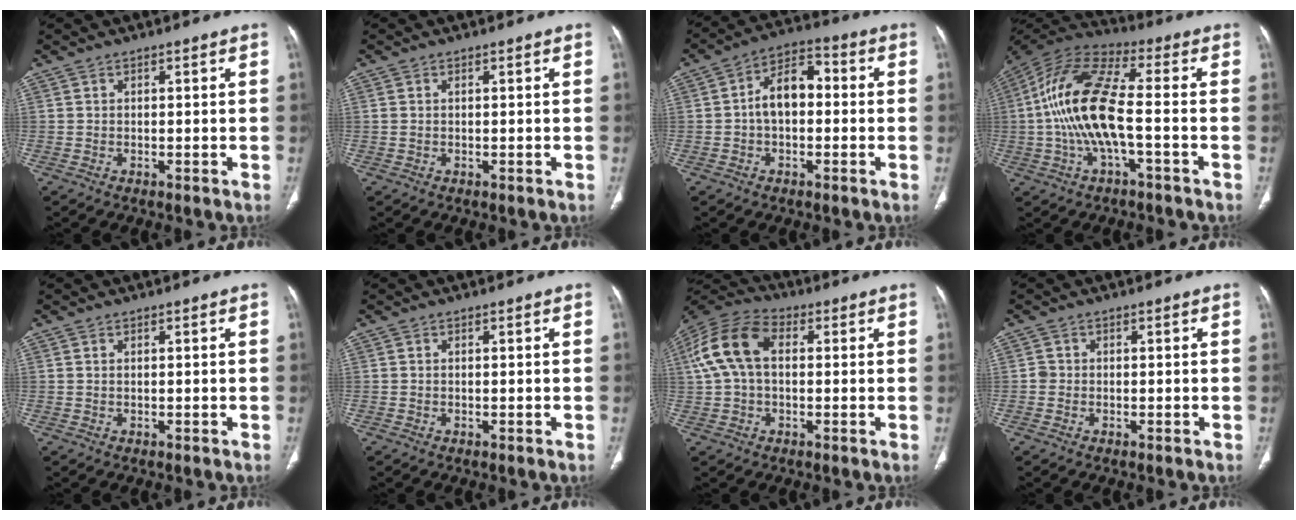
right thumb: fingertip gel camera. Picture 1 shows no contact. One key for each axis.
{"total": 0.6, "fx": 0.1, "fy": 0.4, "fz": 0.4, "tx": -0.017, "ty": 0.008, "tz": 0.008}
{"total": 8.8, "fx": -0.3, "fy": 5.6, "fz": 6.8, "tx": -0.100, "ty": 0.035, "tz": -0.018}
{"total": 16.3, "fx": -1.8, "fy": 5.6, "fz": 15.2, "tx": -0.323, "ty": 0.037, "tz": -0.038}
{"total": 0.0}
{"total": 0.0}
{"total": 12.1, "fx": 1.7, "fy": 7.8, "fz": 9.2, "tx": -0.191, "ty": 0.036, "tz": 0.024}
{"total": 1.1, "fx": -0.2, "fy": 1.0, "fz": 0.3, "tx": 0.002, "ty": 0.005, "tz": -0.006}